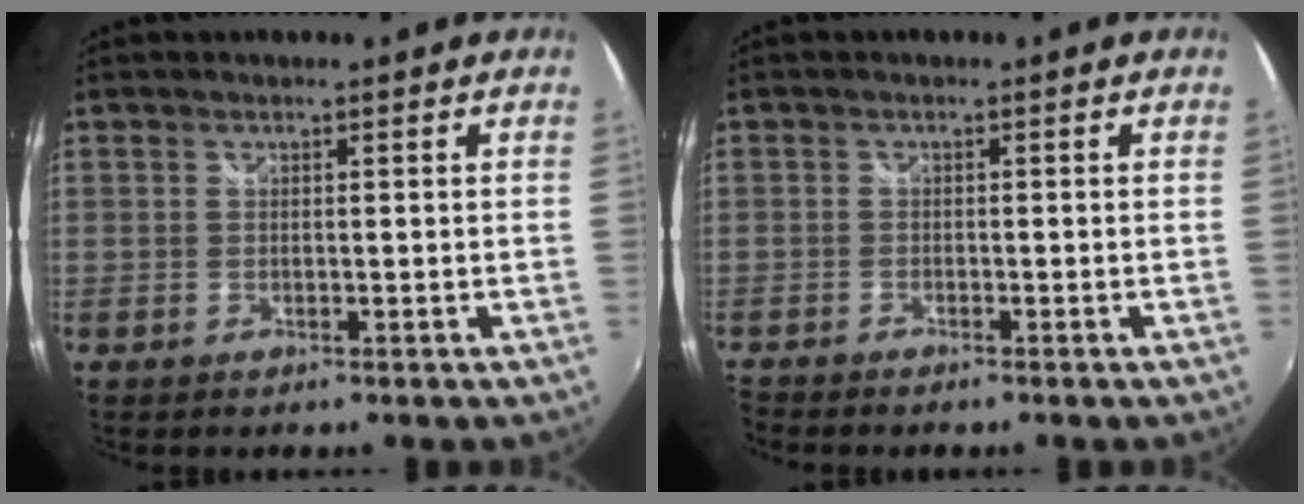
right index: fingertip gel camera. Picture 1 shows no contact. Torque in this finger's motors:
{"motor_torque": [0.20, 0.00, 0.04, 0.00]}